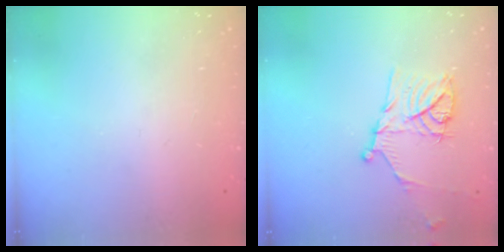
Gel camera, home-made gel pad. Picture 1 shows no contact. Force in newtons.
{"total": 13.8, "press": 13.7, "slide": 0.8}